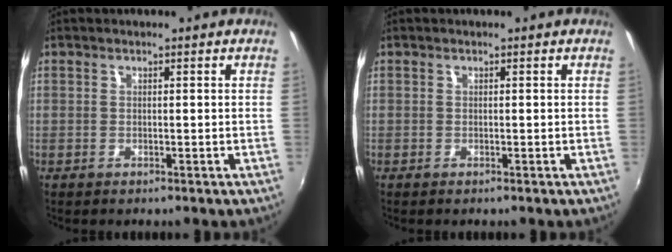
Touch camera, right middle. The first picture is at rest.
{"total": 0.0}